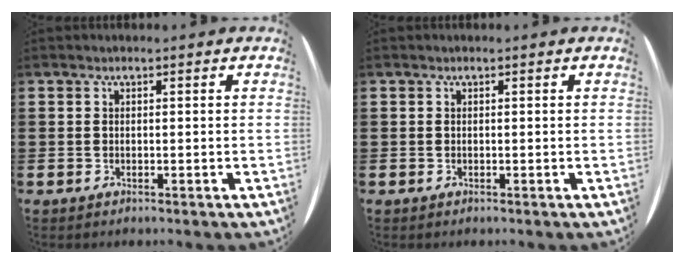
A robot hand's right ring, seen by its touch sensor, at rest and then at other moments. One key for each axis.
{"total": 0.0}